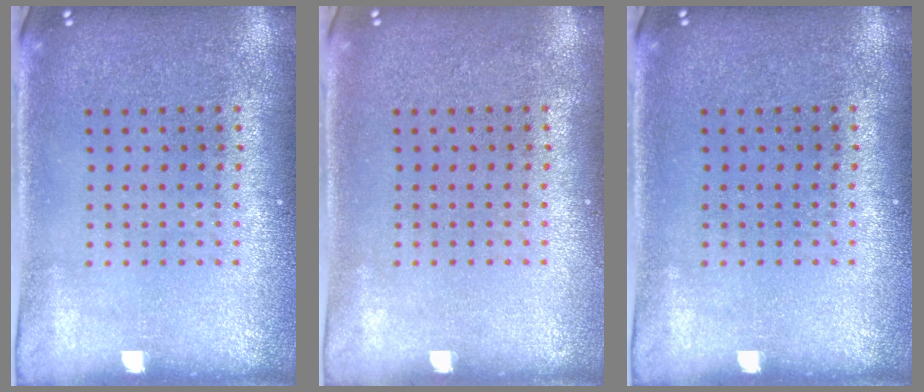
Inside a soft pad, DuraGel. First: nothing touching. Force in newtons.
{"total": 0.0}
{"total": 0.0}